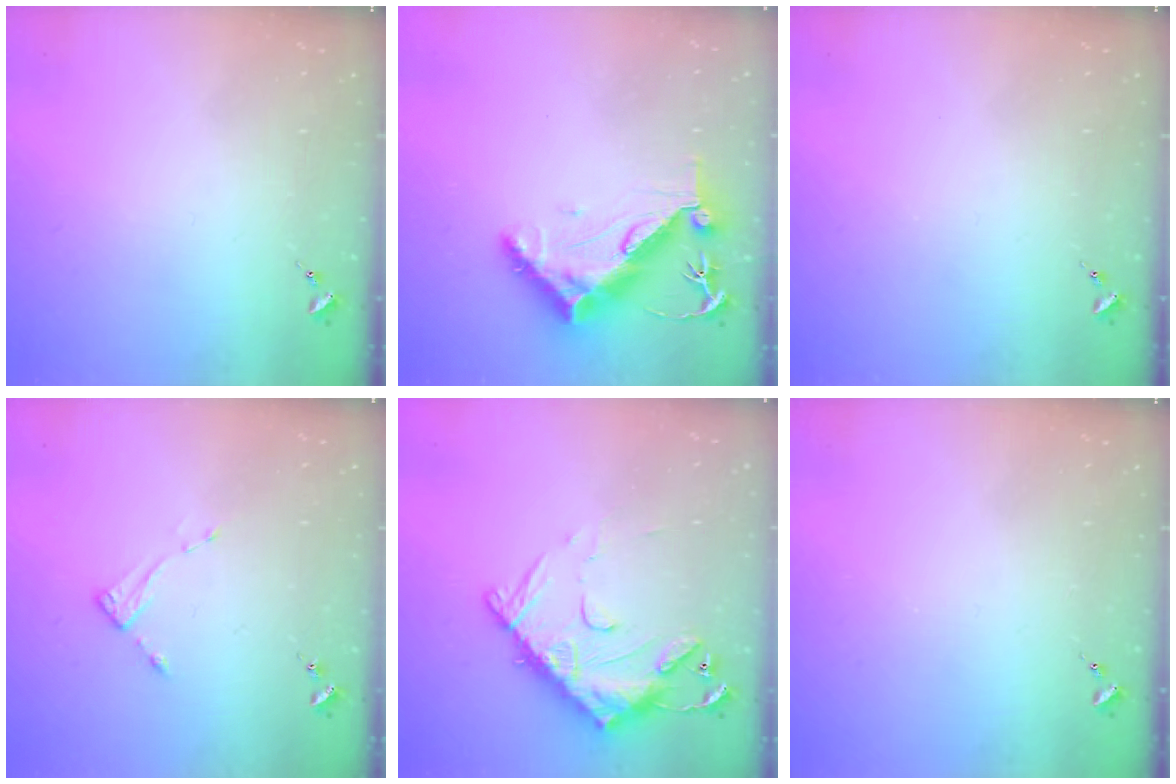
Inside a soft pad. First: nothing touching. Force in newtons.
{"total": 12.8, "press": 12.8, "slide": 1.2}
{"total": 0.0}
{"total": 2.6, "press": 2.6, "slide": 0.3}
{"total": 15.5, "press": 15.4, "slide": 1.5}
{"total": 0.0}